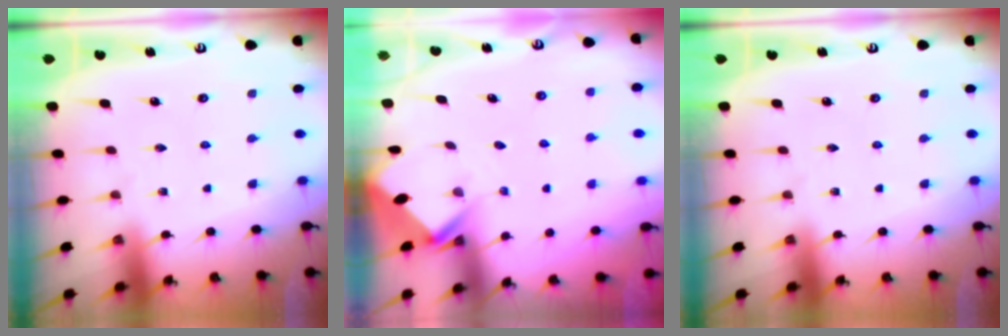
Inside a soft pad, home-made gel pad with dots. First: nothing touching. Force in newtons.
{"total": 2.9, "press": 2.9, "slide": 0.2}
{"total": 0.0}